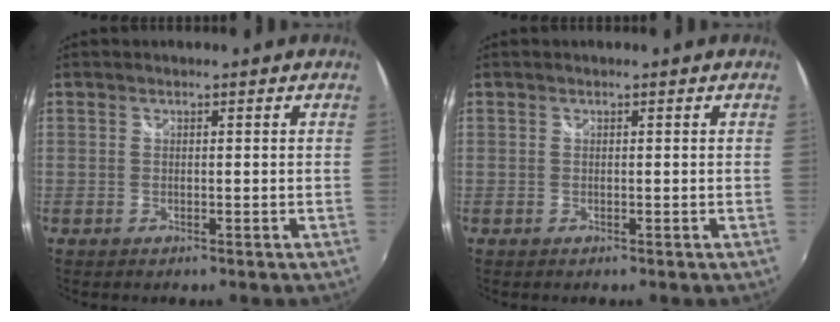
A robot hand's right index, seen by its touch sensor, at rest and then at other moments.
{"total": 0.0}